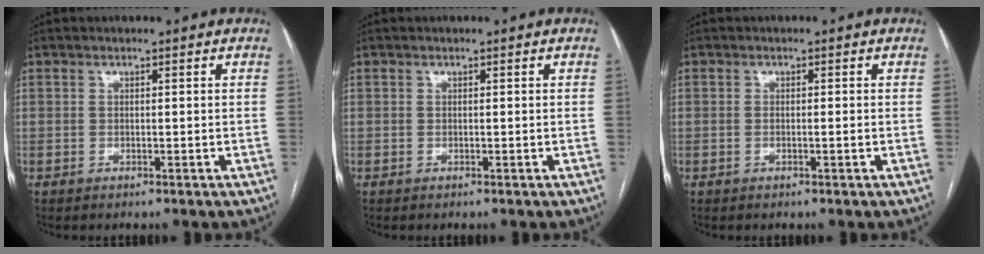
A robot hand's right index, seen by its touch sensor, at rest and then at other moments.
{"total": 0.0}
{"total": 1.0, "force": [-0.2, 0.1, 1.0], "torque": [-0.020, 0.000, 0.000]}